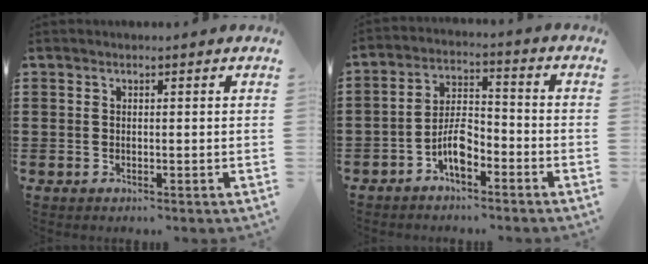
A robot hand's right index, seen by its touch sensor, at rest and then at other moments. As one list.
[{"total": 5.9, "force": [-3.3, 2.3, 4.3], "torque": [-0.095, 0.004, -0.065]}]